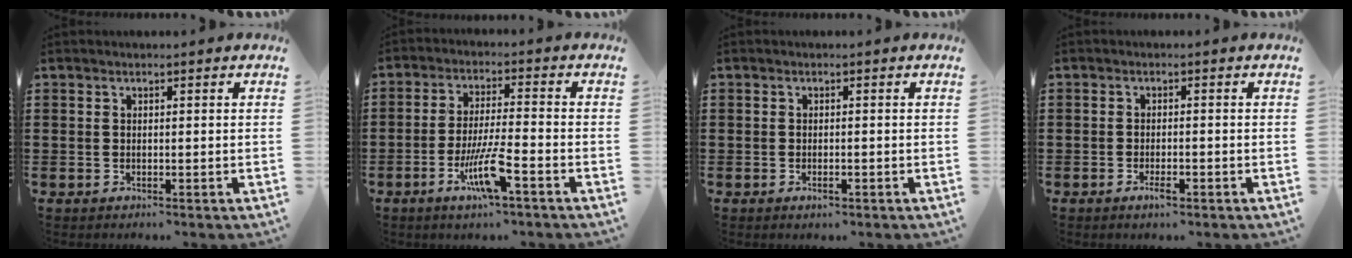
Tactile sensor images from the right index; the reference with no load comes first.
{"total": 7.7, "force": [-3.7, 0.7, 6.7], "torque": [-0.133, -0.012, -0.070]}
{"total": 1.0, "force": [-0.5, 0.2, 0.8], "torque": [-0.017, -0.006, -0.008]}
{"total": 2.0, "force": [-1.2, 0.5, 1.6], "torque": [-0.036, -0.006, -0.023]}